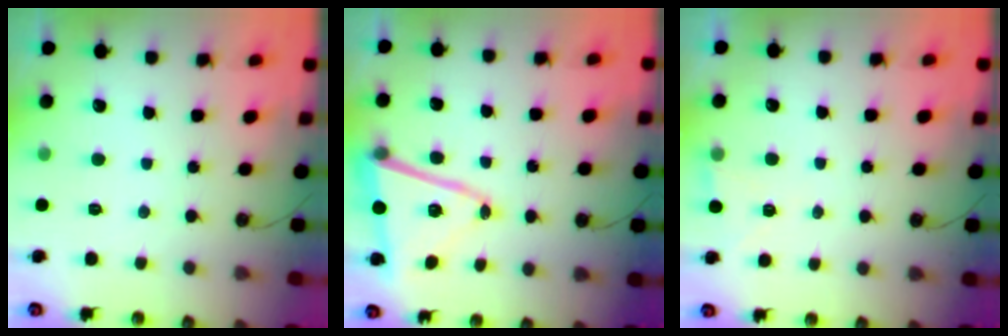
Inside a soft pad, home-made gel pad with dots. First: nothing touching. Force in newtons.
{"total": 13.1, "press": 13.0, "slide": 1.5}
{"total": 2.7, "press": 2.3, "slide": 1.5}